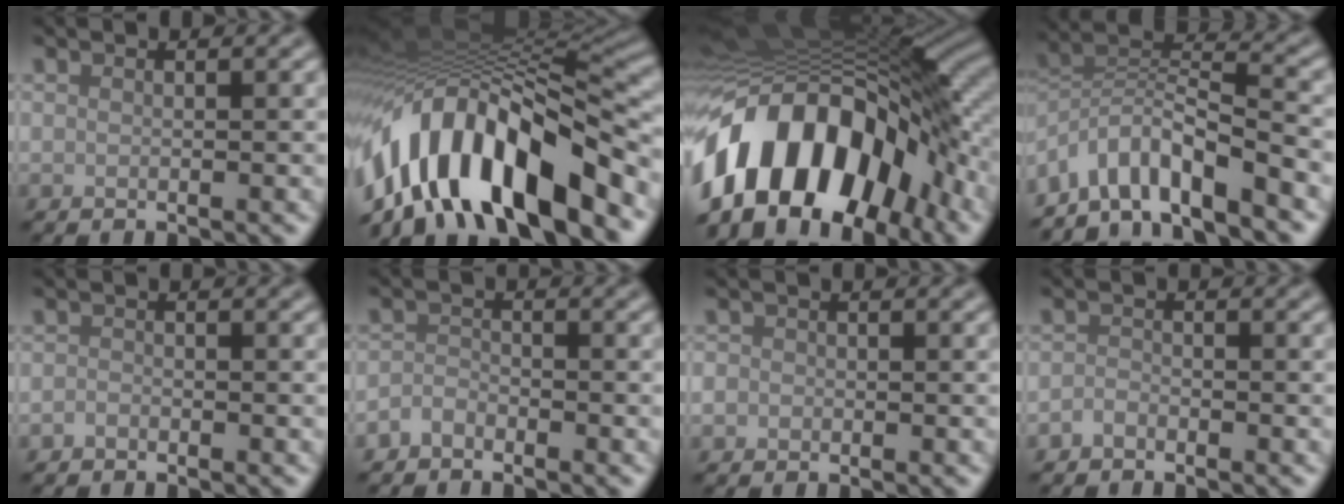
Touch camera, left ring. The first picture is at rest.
{"total": 14.0, "force": [-7.2, 6.1, 10.4], "torque": [-0.170, -0.002, -0.119]}
{"total": 17.3, "force": [-6.8, 10.1, 12.3], "torque": [-0.211, 0.011, -0.128]}
{"total": 6.9, "force": [-5.1, 1.7, 4.3], "torque": [-0.066, 0.005, -0.101]}
{"total": 0.7, "force": [-0.6, 0.4, 0.1], "torque": [0.000, -0.002, -0.012]}
{"total": 1.5, "force": [-1.2, 0.8, 0.3], "torque": [-0.005, 0.004, -0.027]}
{"total": 1.2, "force": [-0.3, 1.1, 0.3], "torque": [0.007, -0.005, -0.006]}
{"total": 1.0, "force": [-0.9, 0.5, 0.2], "torque": [-0.003, 0.001, -0.020]}